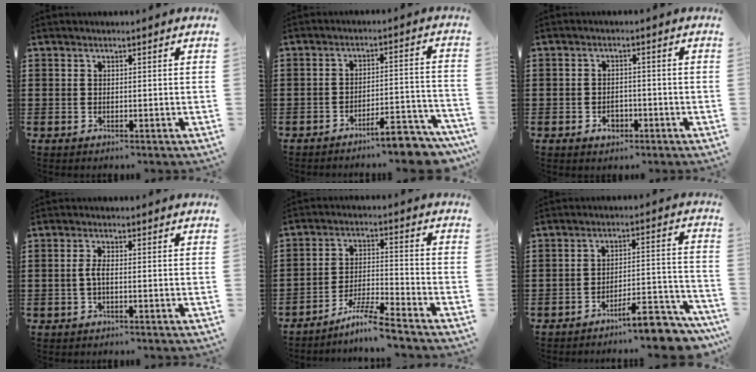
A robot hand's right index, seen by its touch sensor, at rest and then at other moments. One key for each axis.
{"total": 6.9, "fx": -6.2, "fy": 0.7, "fz": 3.1, "tx": -0.043, "ty": 0.009, "tz": -0.114}
{"total": 2.5, "fx": -1.3, "fy": 1.6, "fz": 1.5, "tx": -0.021, "ty": -0.006, "tz": -0.028}
{"total": 2.2, "fx": -0.6, "fy": 0.5, "fz": 2.1, "tx": -0.054, "ty": -0.004, "tz": -0.016}
{"total": 6.8, "fx": -6.0, "fy": -0.3, "fz": 3.2, "tx": -0.075, "ty": -0.010, "tz": -0.119}
{"total": 8.4, "fx": -7.3, "fy": 1.2, "fz": 4.0, "tx": -0.052, "ty": 0.019, "tz": -0.134}